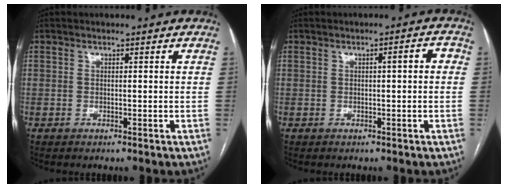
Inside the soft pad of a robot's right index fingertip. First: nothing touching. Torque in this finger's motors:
{"motor_torque": [0.19, 0.02, 0.02, 0.02]}